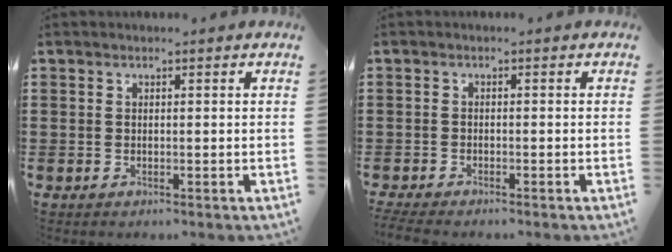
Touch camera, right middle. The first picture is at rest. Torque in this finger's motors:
{"motor_torque": [0.70, -0.47, 0.16, 0.04]}